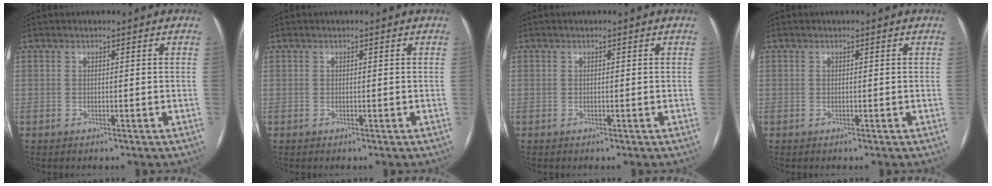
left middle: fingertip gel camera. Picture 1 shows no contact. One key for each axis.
{"total": 0.0}
{"total": 0.0}
{"total": 0.0}